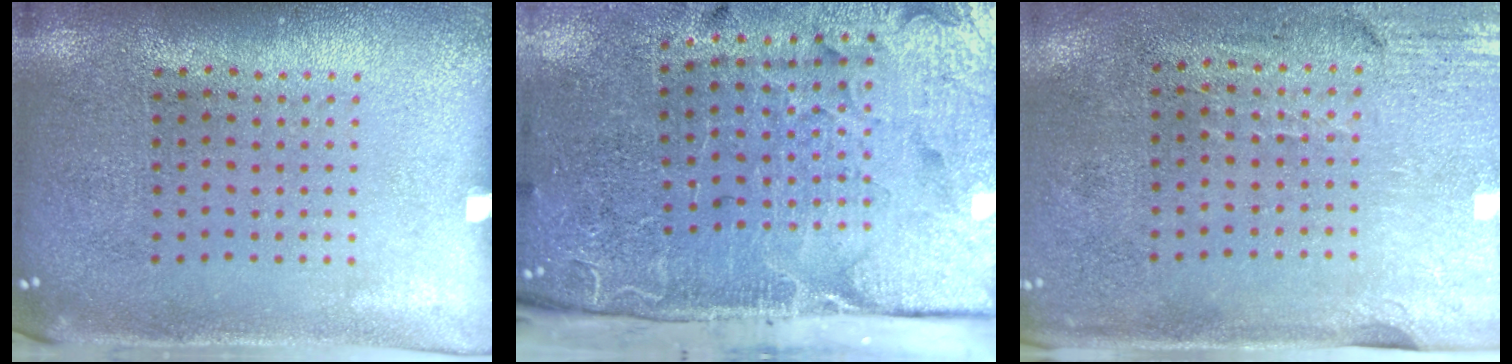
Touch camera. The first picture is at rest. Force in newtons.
{"total": 5.1, "press": 3.9, "slide": 3.3}
{"total": 2.9, "press": 2.5, "slide": 1.5}